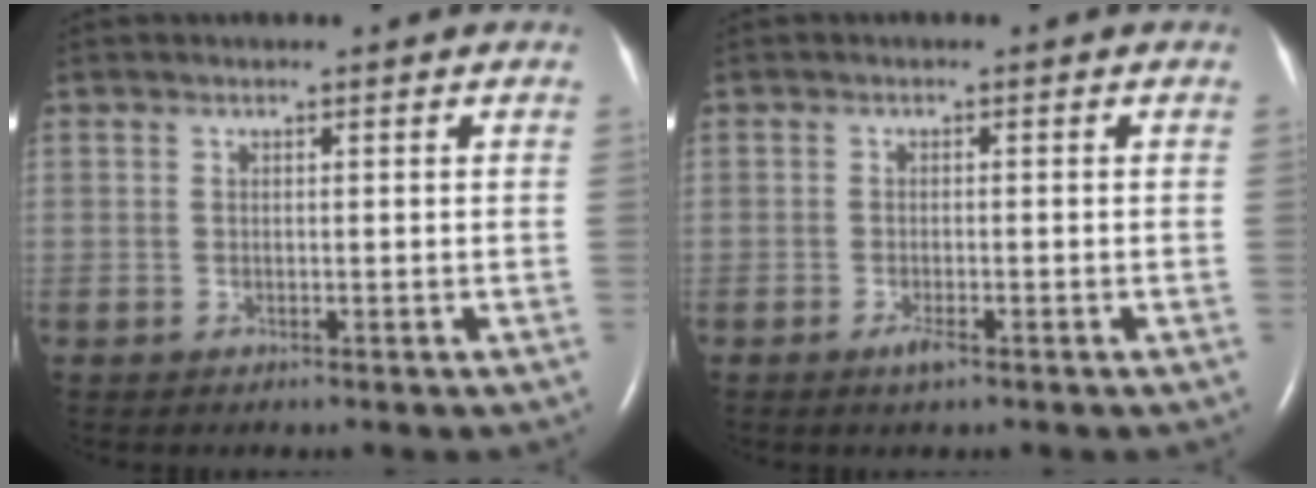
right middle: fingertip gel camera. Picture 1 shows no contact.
{"total": 1.7, "force": [-1.1, 0.3, 1.3], "torque": [-0.030, -0.003, -0.019]}